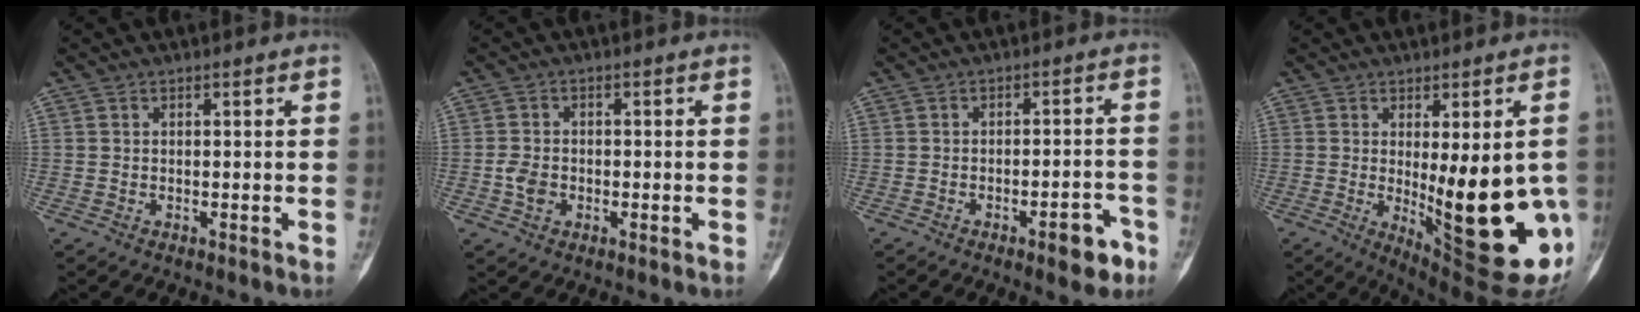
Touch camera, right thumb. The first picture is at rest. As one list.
[{"total": 3.3, "force": [-0.7, 2.5, 2.0], "torque": [-0.030, 0.008, -0.015]}, {"total": 6.4, "force": [-3.6, 2.2, 4.9], "torque": [-0.048, 0.029, -0.042]}, {"total": 21.9, "force": [-2.9, 6.8, 20.6], "torque": [-0.225, -0.033, -0.012]}]